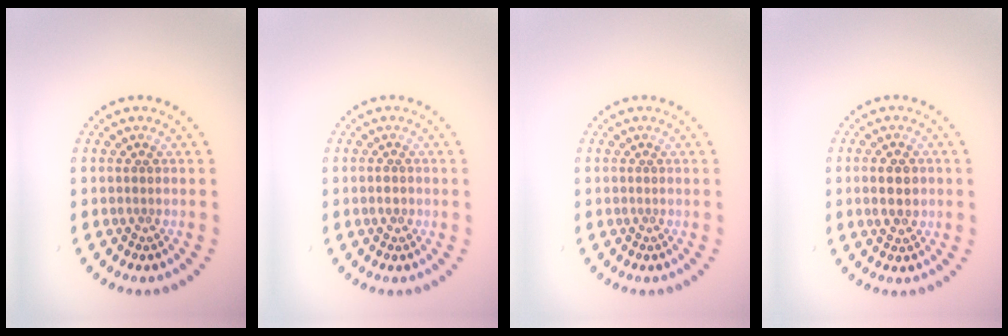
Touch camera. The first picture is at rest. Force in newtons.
{"total": 1.0, "press": 0.9, "slide": 0.3}
{"total": 0.0}
{"total": 2.6, "press": 2.6, "slide": 0.2}